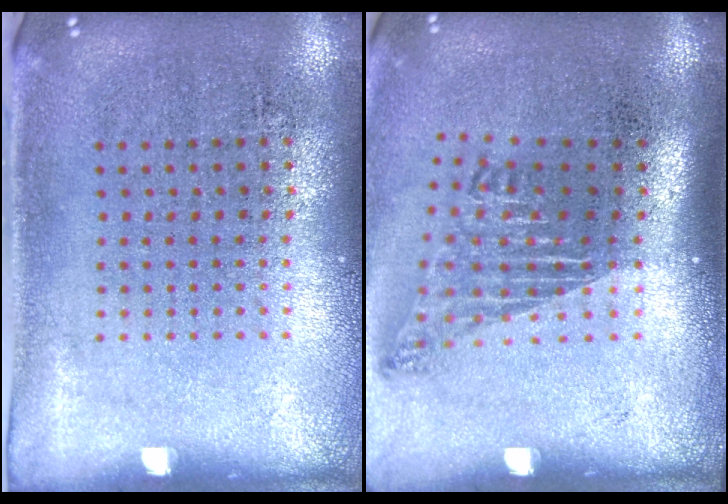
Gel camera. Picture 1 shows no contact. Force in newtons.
{"total": 1.7, "press": 1.1, "slide": 1.3}